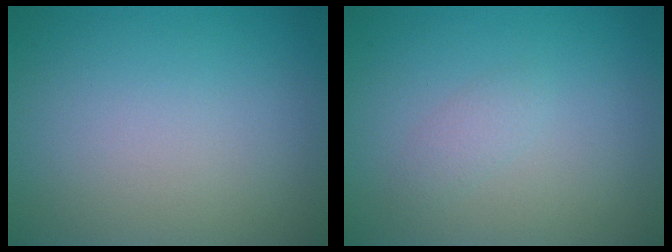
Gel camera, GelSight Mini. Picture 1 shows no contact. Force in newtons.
{"total": 1.0, "press": 1.0, "slide": 0.1}